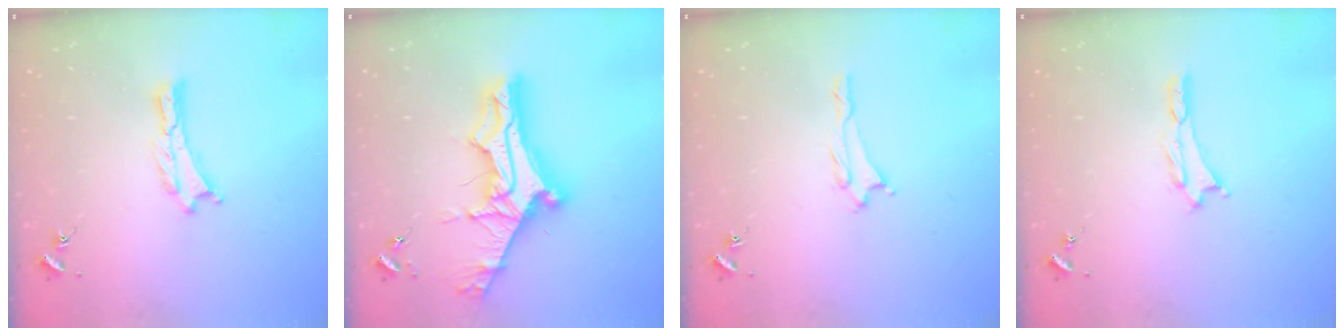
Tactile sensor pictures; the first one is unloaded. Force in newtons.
{"total": 13.2, "press": 13.1, "slide": 1.4}
{"total": 1.3, "press": 1.3, "slide": 0.1}
{"total": 0.7, "press": 0.7, "slide": 0.3}